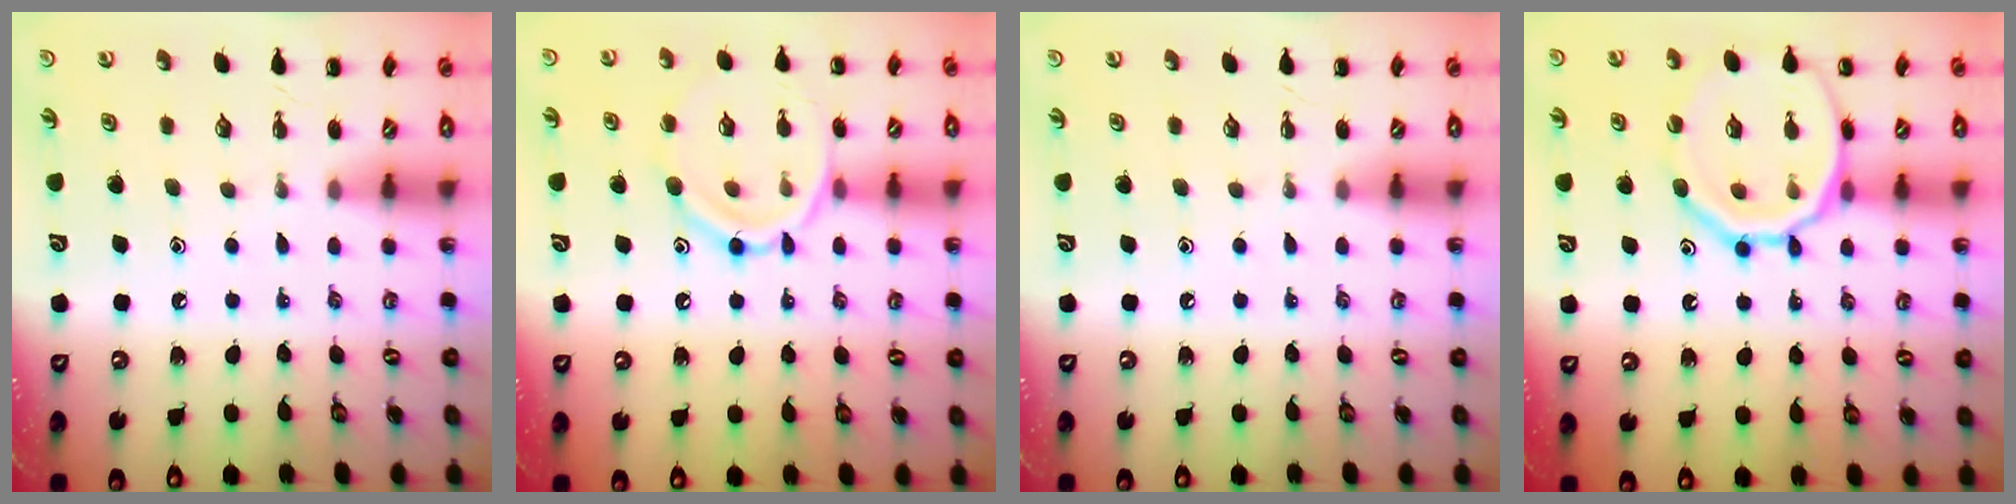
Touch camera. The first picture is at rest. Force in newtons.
{"total": 12.4, "press": 12.3, "slide": 1.1}
{"total": 0.0}
{"total": 16.7, "press": 16.6, "slide": 1.9}